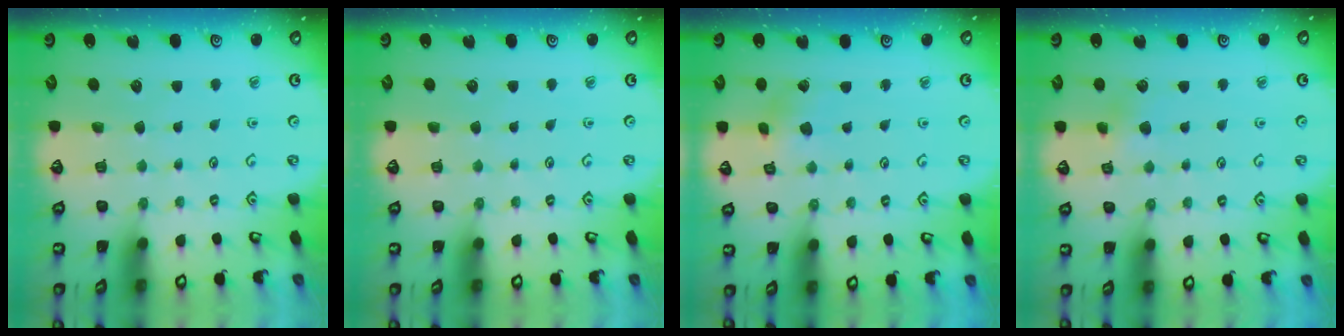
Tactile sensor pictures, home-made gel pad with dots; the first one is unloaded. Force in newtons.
{"total": 0.0}
{"total": 3.8, "press": 3.7, "slide": 0.4}
{"total": 4.2, "press": 4.2, "slide": 0.6}